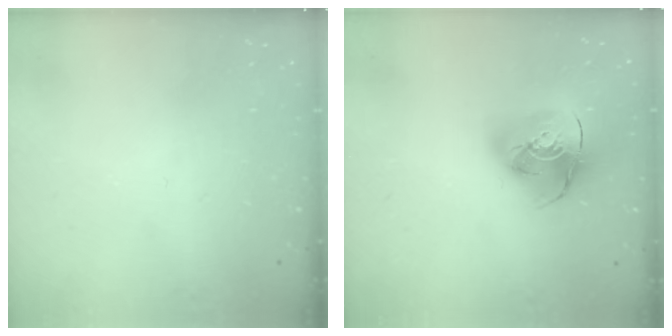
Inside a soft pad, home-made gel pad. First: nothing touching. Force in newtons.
{"total": 16.0, "press": 15.8, "slide": 2.1}